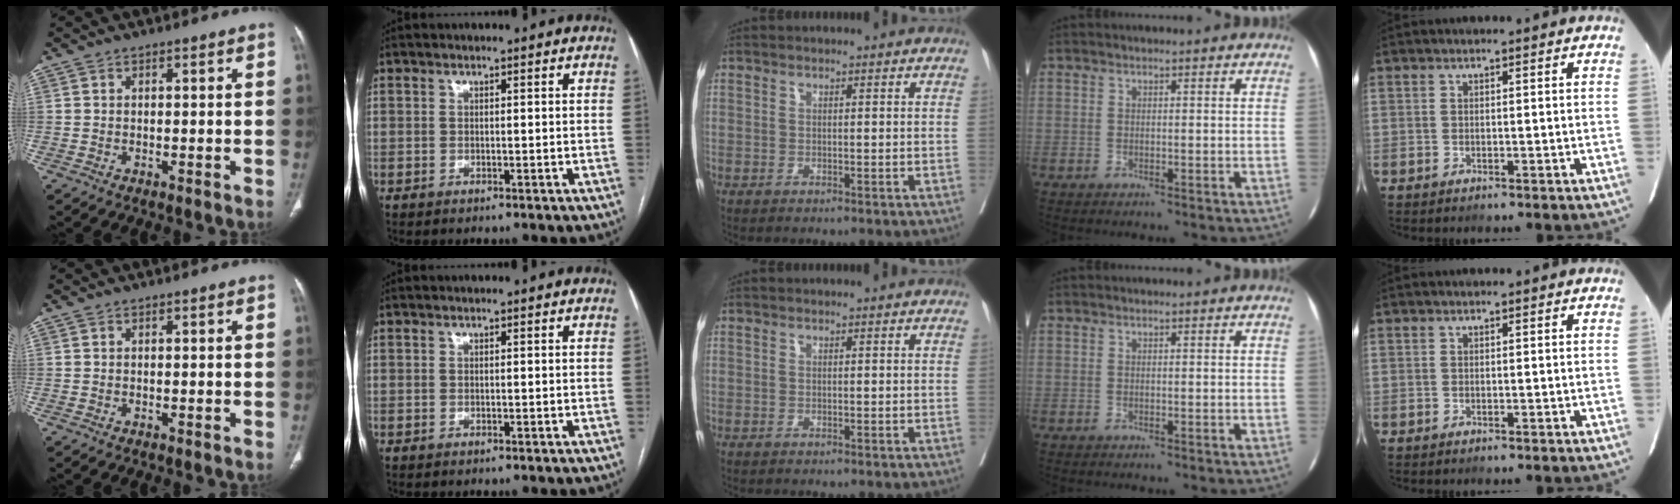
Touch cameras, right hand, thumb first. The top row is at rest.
{}